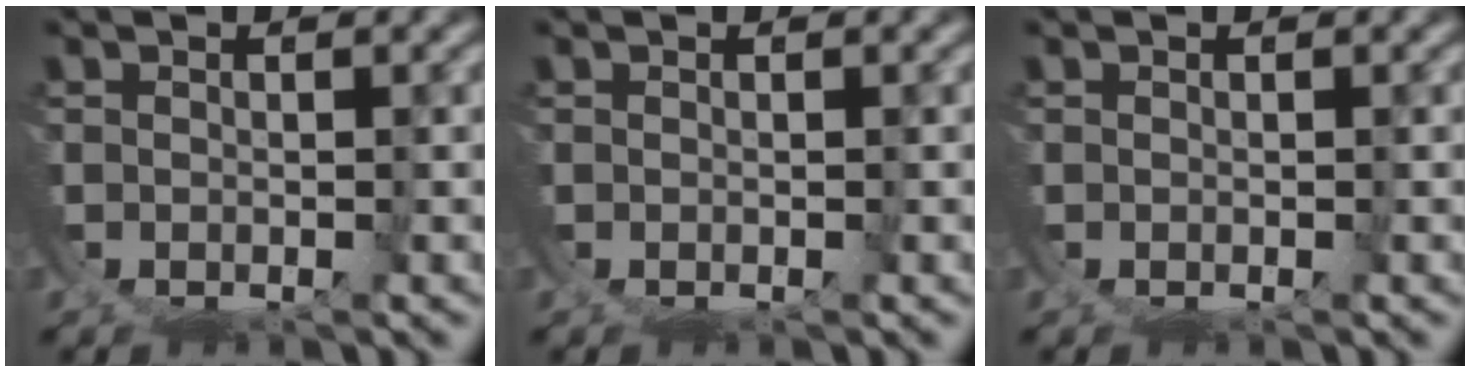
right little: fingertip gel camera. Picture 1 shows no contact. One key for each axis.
{"total": 0.0}
{"total": 0.0}